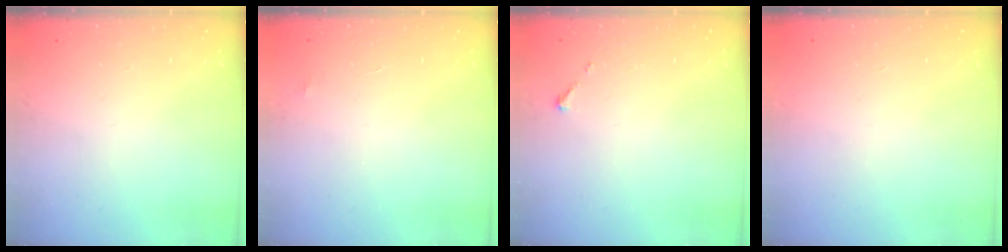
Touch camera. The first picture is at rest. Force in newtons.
{"total": 4.0, "press": 4.0, "slide": 0.2}
{"total": 2.6, "press": 2.6, "slide": 0.3}
{"total": 1.5, "press": 1.5, "slide": 0.1}